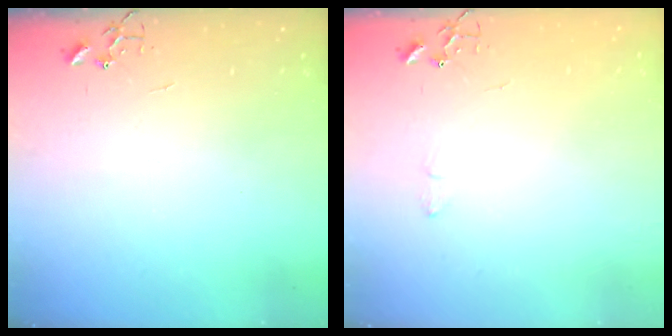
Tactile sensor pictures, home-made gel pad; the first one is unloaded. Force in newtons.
{"total": 4.6, "press": 4.6, "slide": 0.7}